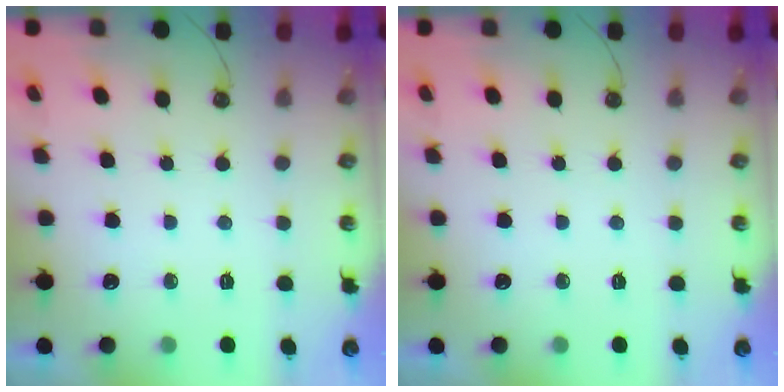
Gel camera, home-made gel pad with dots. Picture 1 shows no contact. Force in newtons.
{"total": 0.0}